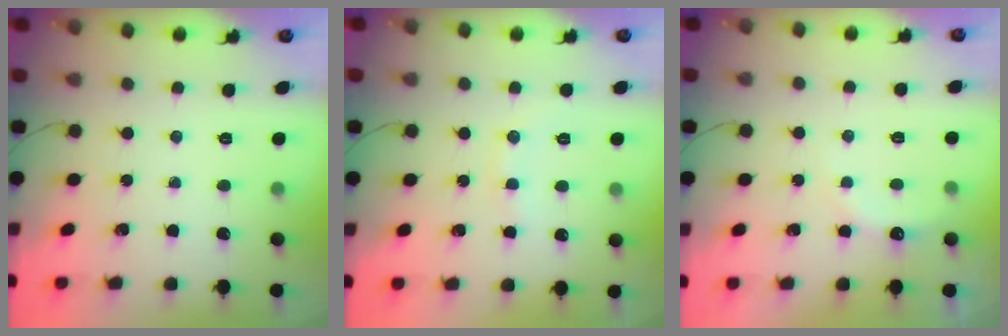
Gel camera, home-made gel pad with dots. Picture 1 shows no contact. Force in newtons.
{"total": 7.3, "press": 7.2, "slide": 1.4}
{"total": 5.5, "press": 5.4, "slide": 1.0}